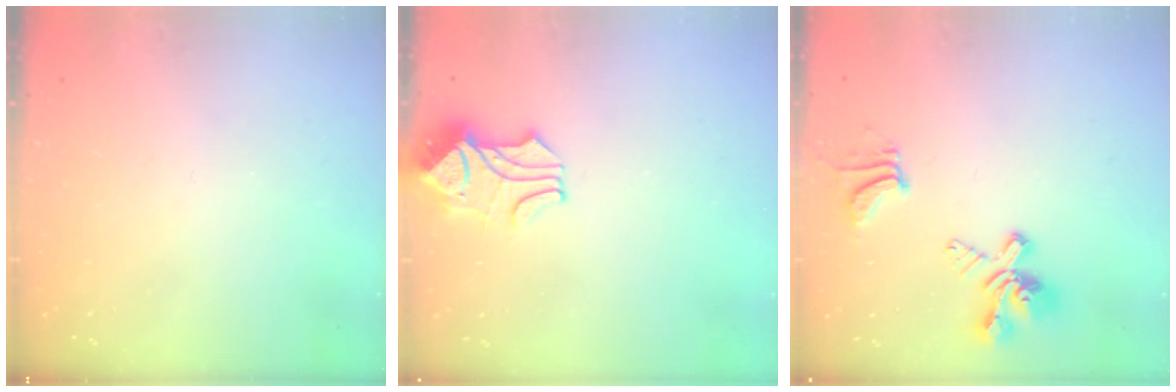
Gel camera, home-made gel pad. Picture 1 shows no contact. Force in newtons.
{"total": 1.7, "press": 1.3, "slide": 1.1}
{"total": 5.9, "press": 5.5, "slide": 1.9}